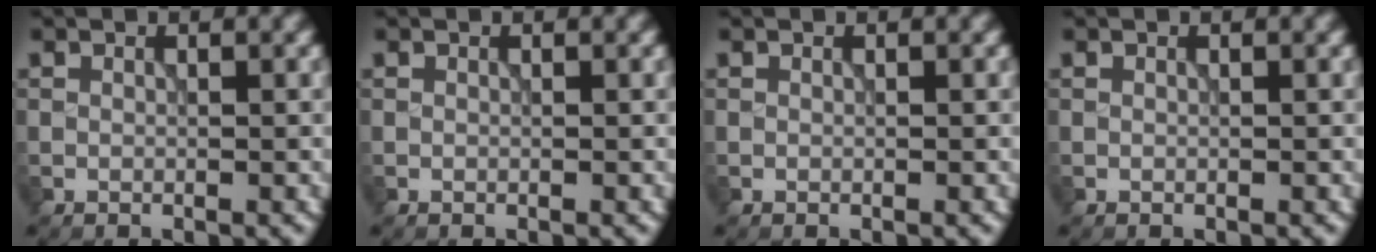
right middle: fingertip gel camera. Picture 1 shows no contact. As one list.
[{"total": 0.0}, {"total": 0.0}, {"total": 0.0}]